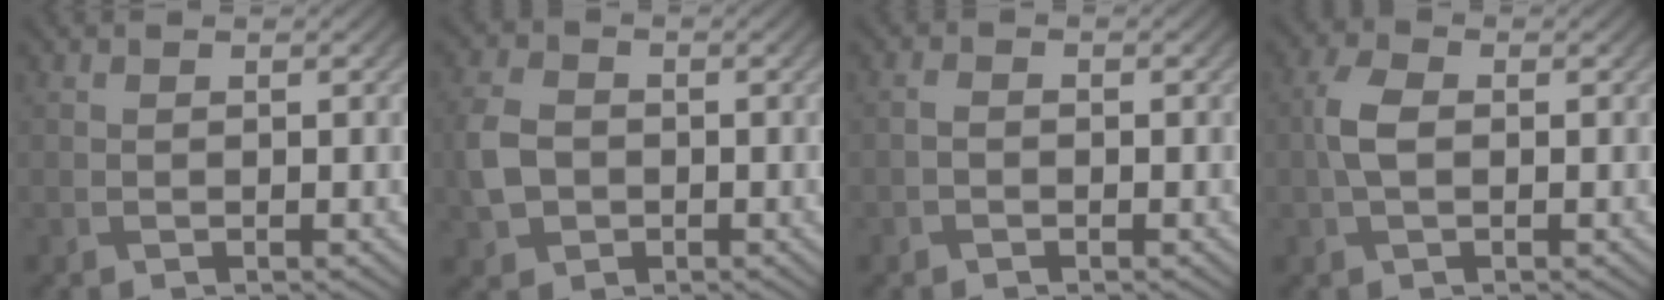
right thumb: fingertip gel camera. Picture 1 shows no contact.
{"total": 5.1, "force": [-0.8, 4.1, 2.9], "torque": [-0.080, -0.003, -0.023]}
{"total": 1.0, "force": [-0.5, 0.7, 0.5], "torque": [-0.010, 0.001, -0.012]}
{"total": 3.6, "force": [0.0, 2.2, 2.9], "torque": [-0.072, 0.007, -0.005]}